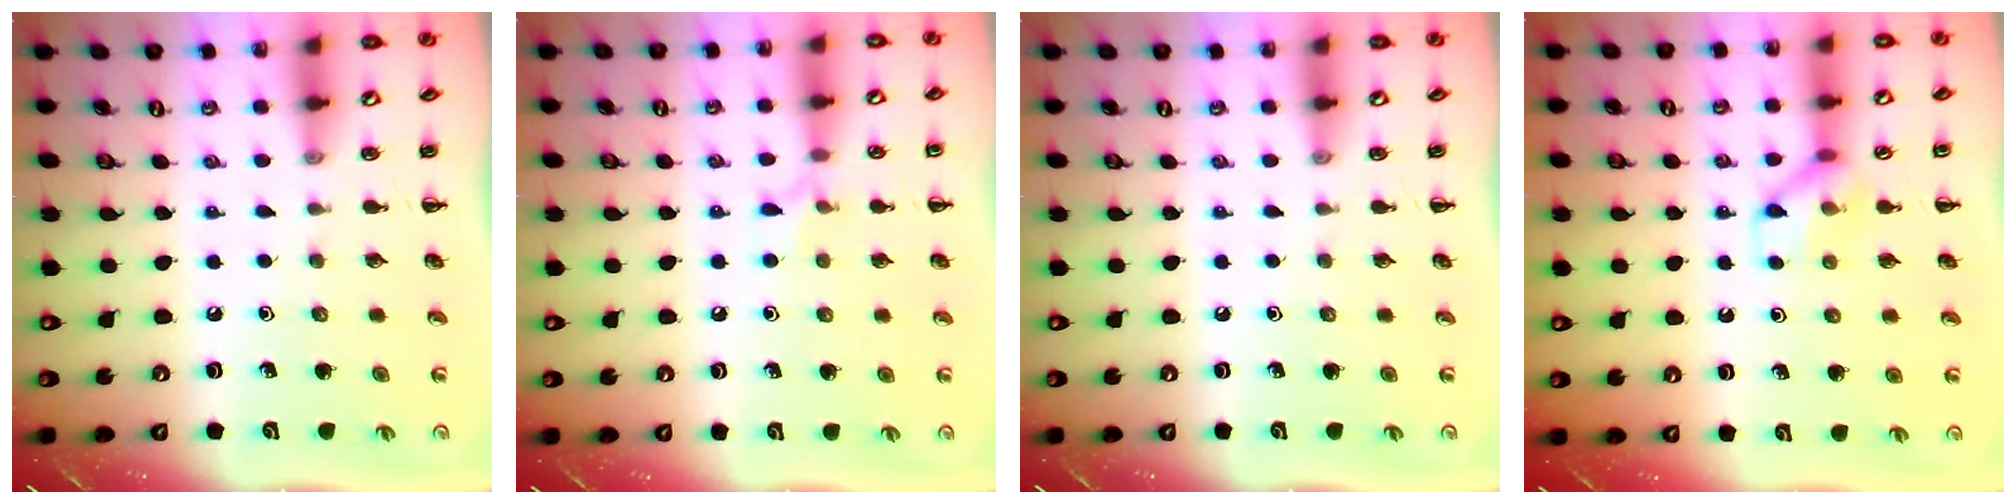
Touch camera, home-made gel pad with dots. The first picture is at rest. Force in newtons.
{"total": 5.8, "press": 5.5, "slide": 1.9}
{"total": 0.0}
{"total": 9.2, "press": 9.2, "slide": 0.7}